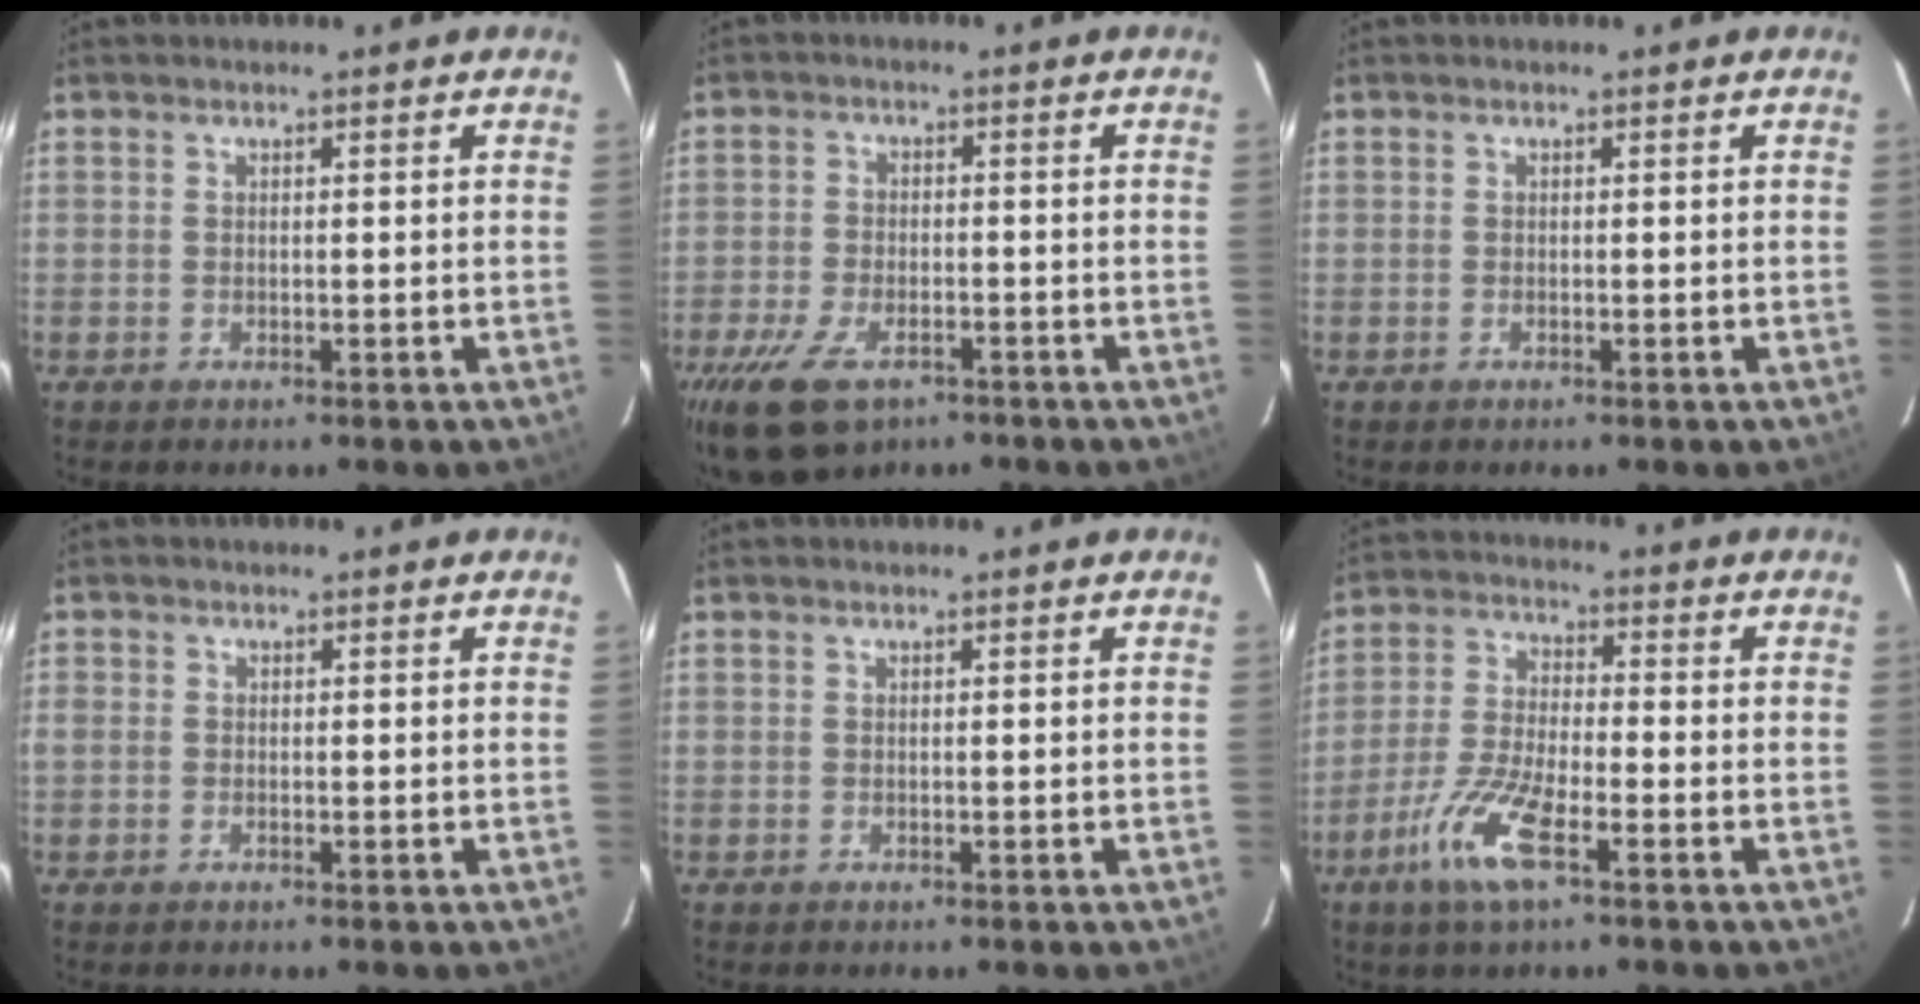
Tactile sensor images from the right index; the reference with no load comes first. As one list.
[{"total": 11.3, "force": [-7.1, 5.8, 6.8], "torque": [-0.160, -0.023, -0.122]}, {"total": 0.0}, {"total": 1.3, "force": [-0.6, 0.9, 0.6], "torque": [-0.012, -0.001, -0.014]}, {"total": 0.0}, {"total": 10.1, "force": [-5.6, 2.4, 8.1], "torque": [-0.175, -0.007, -0.114]}]